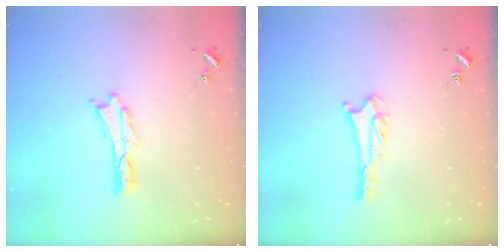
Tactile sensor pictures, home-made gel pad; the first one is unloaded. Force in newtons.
{"total": 2.8, "press": 2.8, "slide": 0.2}